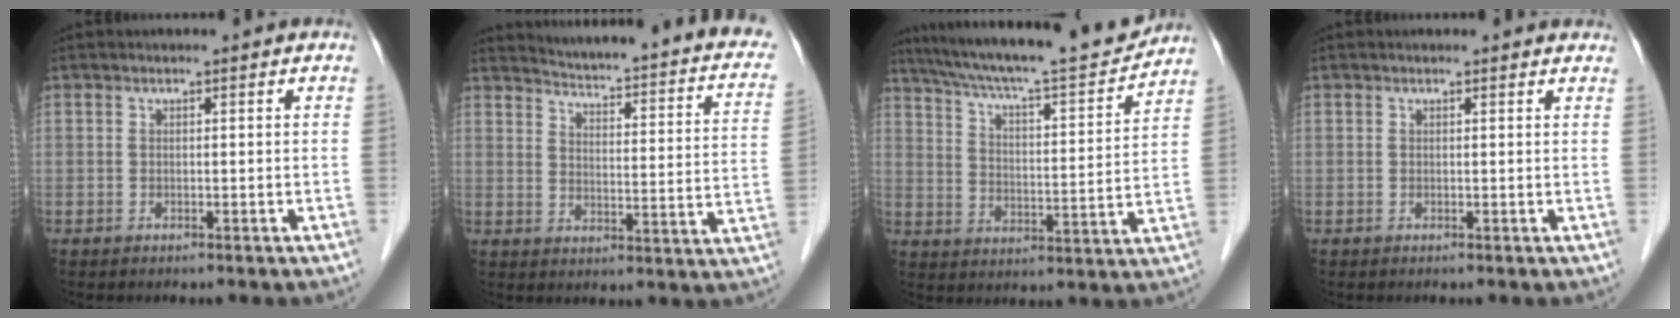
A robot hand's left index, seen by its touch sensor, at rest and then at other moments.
{"total": 20.7, "force": [17.3, 3.9, 10.7], "torque": [-0.137, -0.031, 0.192]}
{"total": 19.4, "force": [17.7, 0.7, 8.1], "torque": [-0.139, -0.010, 0.263]}
{"total": 2.9, "force": [2.8, 0.7, 0.5], "torque": [-0.008, 0.009, 0.019]}